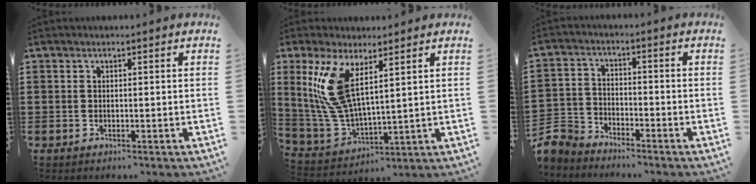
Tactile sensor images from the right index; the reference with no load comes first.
{"total": 10.5, "force": [4.3, 4.0, 8.8], "torque": [-0.228, -0.019, 0.070]}
{"total": 5.6, "force": [-5.3, 1.6, 0.6], "torque": [-0.038, 0.000, -0.115]}